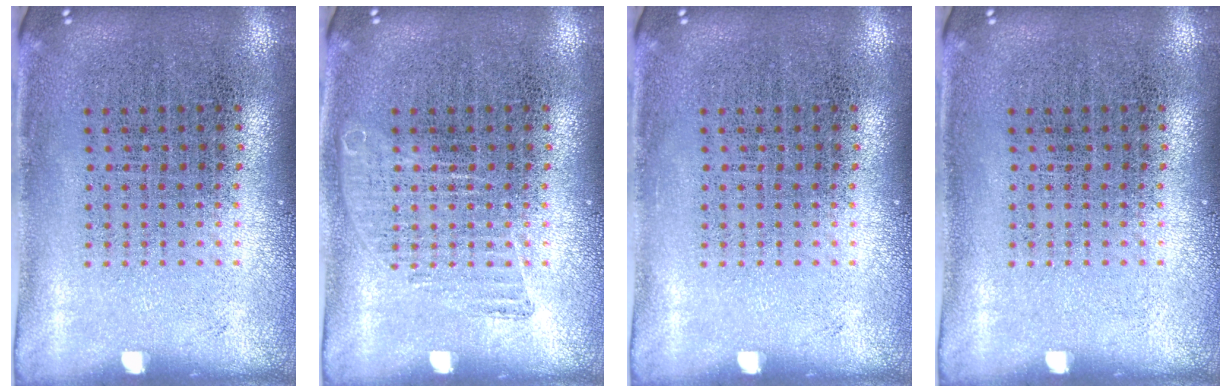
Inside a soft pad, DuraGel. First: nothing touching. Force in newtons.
{"total": 1.0, "press": 1.0, "slide": 0.2}
{"total": 0.0}
{"total": 0.0}